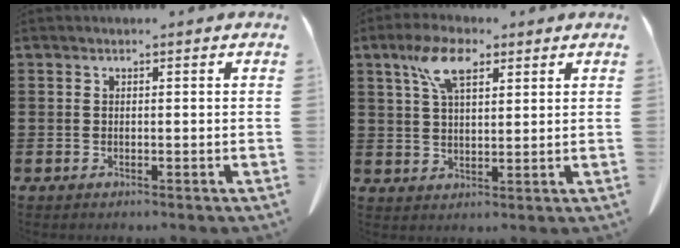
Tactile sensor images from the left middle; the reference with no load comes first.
{"total": 7.5, "force": [4.2, 3.0, 5.4], "torque": [-0.120, 0.011, 0.076]}